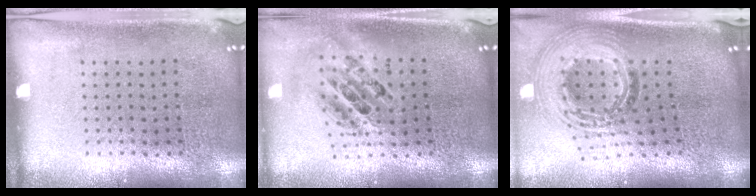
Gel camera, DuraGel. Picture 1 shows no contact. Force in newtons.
{"total": 2.0, "press": 1.6, "slide": 1.2}
{"total": 2.1, "press": 1.6, "slide": 1.4}